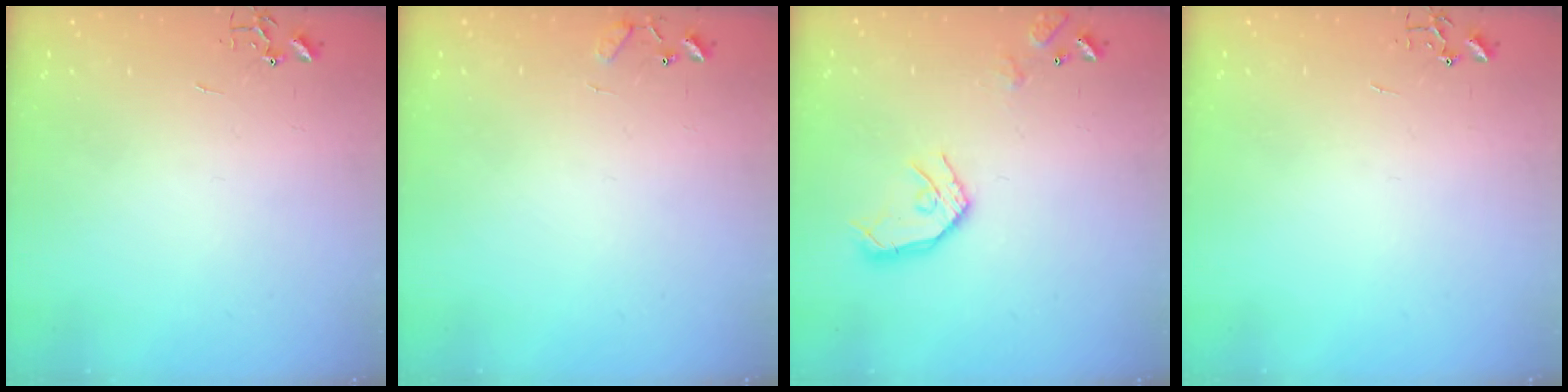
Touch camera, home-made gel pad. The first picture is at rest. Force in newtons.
{"total": 7.6, "press": 7.5, "slide": 0.6}
{"total": 12.7, "press": 12.6, "slide": 1.6}
{"total": 0.0}